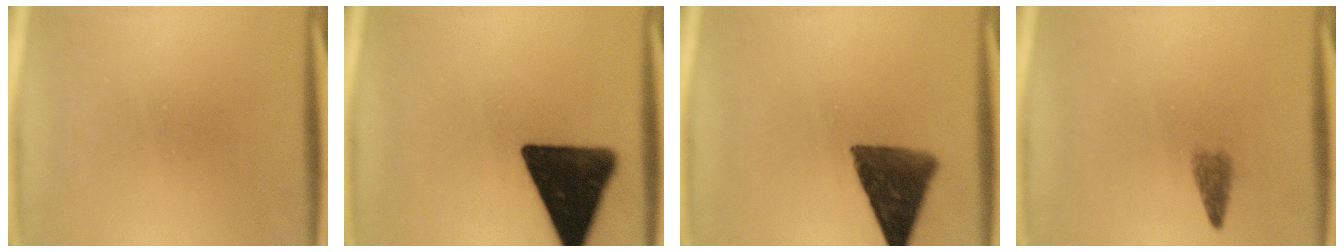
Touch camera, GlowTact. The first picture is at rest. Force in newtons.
{"total": 16.8}
{"total": 11.1}
{"total": 2.2}